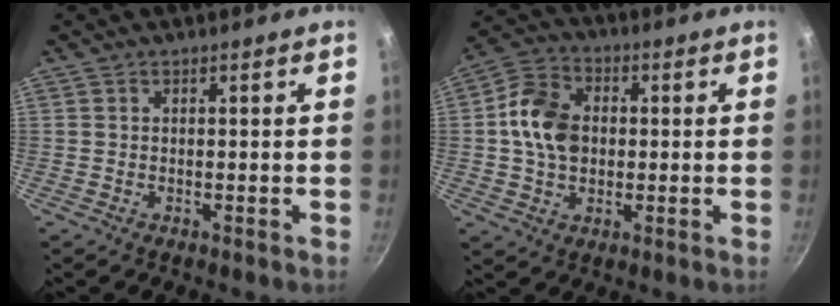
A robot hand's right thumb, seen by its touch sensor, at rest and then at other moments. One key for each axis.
{"total": 11.2, "fx": 0.5, "fy": 8.4, "fz": 7.4, "tx": -0.119, "ty": 0.015, "tz": -0.004}